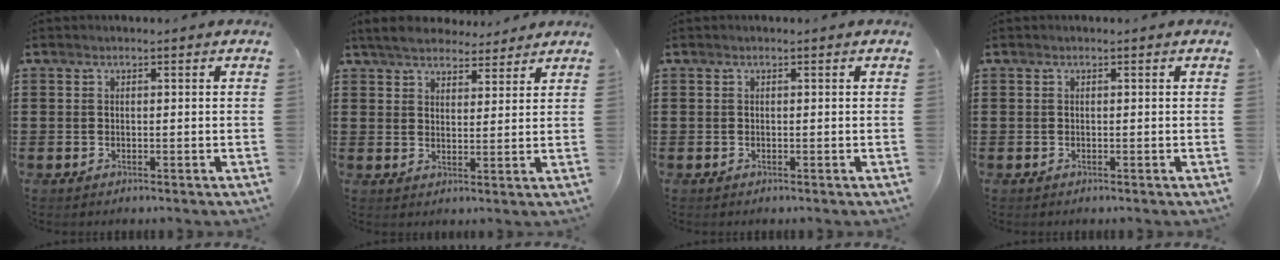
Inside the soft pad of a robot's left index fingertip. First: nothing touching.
{"total": 5.0, "force": [4.6, 1.3, 1.4], "torque": [-0.043, -0.011, 0.086]}
{"total": 0.0}
{"total": 0.0}